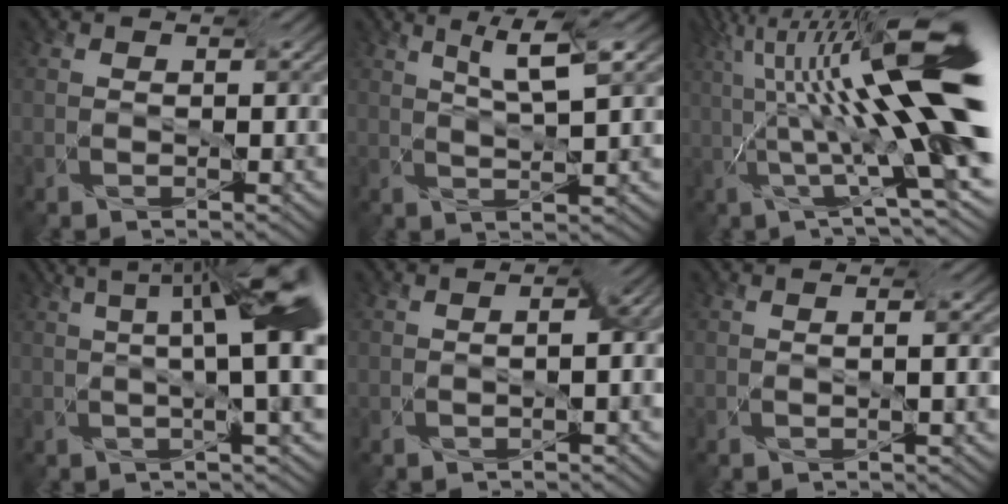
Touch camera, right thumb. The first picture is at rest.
{"total": 5.9, "force": [2.6, 1.1, 5.2], "torque": [-0.081, 0.009, 0.039]}
{"total": 15.8, "force": [2.5, 2.5, 15.4], "torque": [-0.256, 0.028, 0.063]}
{"total": 13.0, "force": [3.5, 3.5, 12.0], "torque": [-0.147, 0.035, 0.051]}
{"total": 2.1, "force": [-0.9, 0.1, 1.9], "torque": [-0.018, 0.009, -0.017]}
{"total": 1.3, "force": [-0.2, -0.2, 1.3], "torque": [-0.016, 0.006, -0.007]}